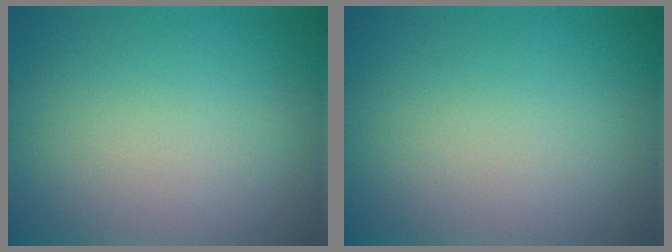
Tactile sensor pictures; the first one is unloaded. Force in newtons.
{"total": 0.0}